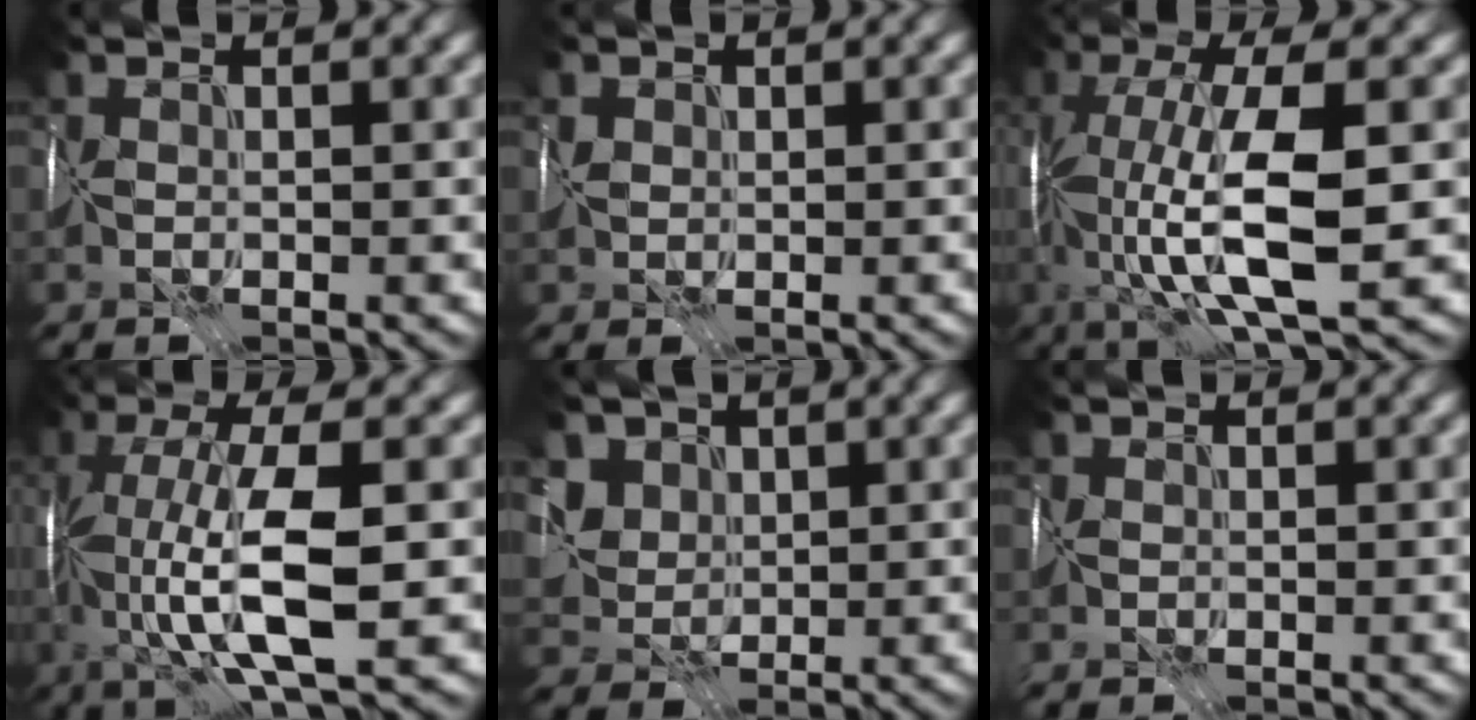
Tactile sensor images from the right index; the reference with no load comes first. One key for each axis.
{"total": 0.7, "fx": 0.3, "fy": 0.5, "fz": -0.3, "tx": 0.013, "ty": -0.002, "tz": 0.005}
{"total": 9.7, "fx": -1.7, "fy": 2.3, "fz": 9.3, "tx": -0.166, "ty": -0.007, "tz": -0.030}
{"total": 8.4, "fx": -1.6, "fy": 1.8, "fz": 8.1, "tx": -0.148, "ty": -0.002, "tz": -0.030}
{"total": 4.3, "fx": 1.9, "fy": 3.6, "fz": 1.4, "tx": -0.025, "ty": 0.003, "tz": 0.029}
{"total": 1.3, "fx": -0.6, "fy": 1.1, "fz": 0.4, "tx": -0.003, "ty": -0.007, "tz": -0.012}